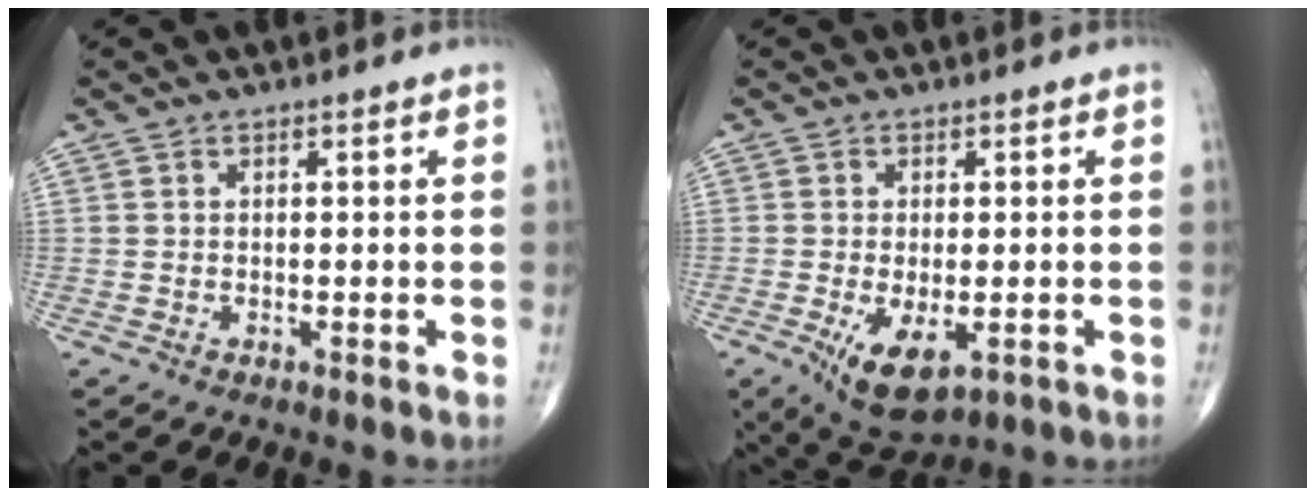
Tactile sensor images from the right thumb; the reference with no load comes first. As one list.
[{"total": 8.2, "force": [-2.7, 3.7, 6.8], "torque": [-0.114, -0.016, -0.032]}]